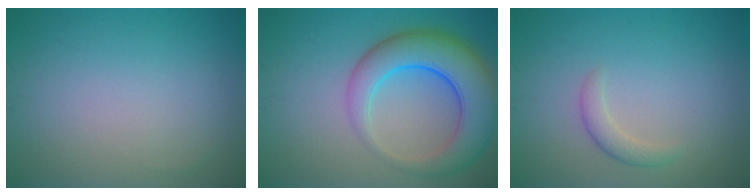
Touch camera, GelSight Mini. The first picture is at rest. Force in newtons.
{"total": 8.2, "press": 8.2, "slide": 0.3}
{"total": 1.6, "press": 1.6, "slide": 0.1}